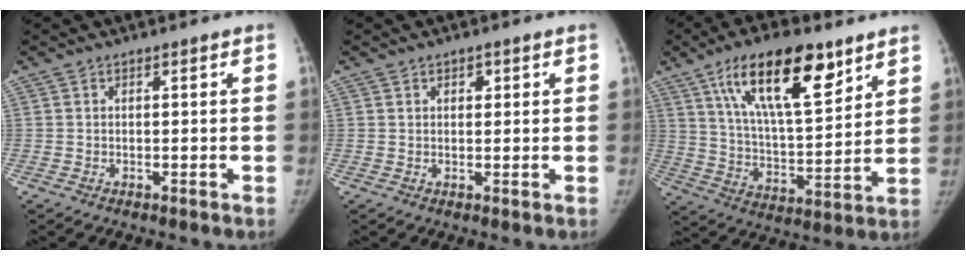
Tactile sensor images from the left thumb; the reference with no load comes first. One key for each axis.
{"total": 1.8, "fx": 0.9, "fy": 1.2, "fz": 0.9, "tx": -0.002, "ty": -0.002, "tz": 0.010}
{"total": 20.6, "fx": 11.5, "fy": 7.9, "fz": 15.2, "tx": -0.222, "ty": -0.043, "tz": 0.203}